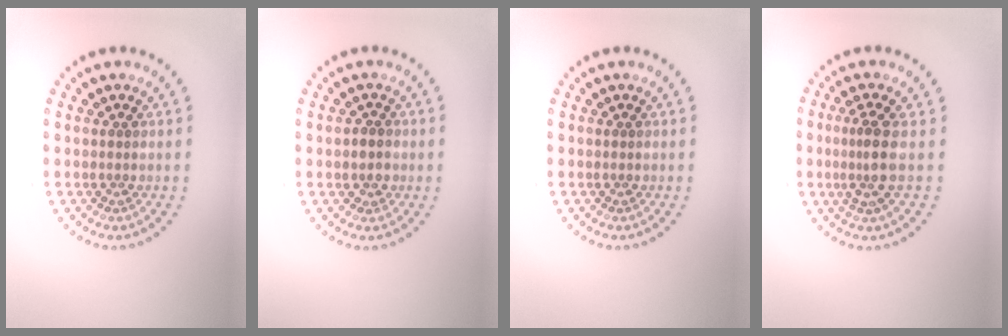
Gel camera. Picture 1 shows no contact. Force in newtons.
{"total": 1.2, "press": 1.1, "slide": 0.5}
{"total": 0.0}
{"total": 2.6, "press": 1.9, "slide": 1.7}